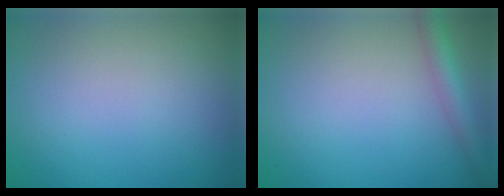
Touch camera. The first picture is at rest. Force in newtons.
{"total": 2.7, "press": 2.7, "slide": 0.1}